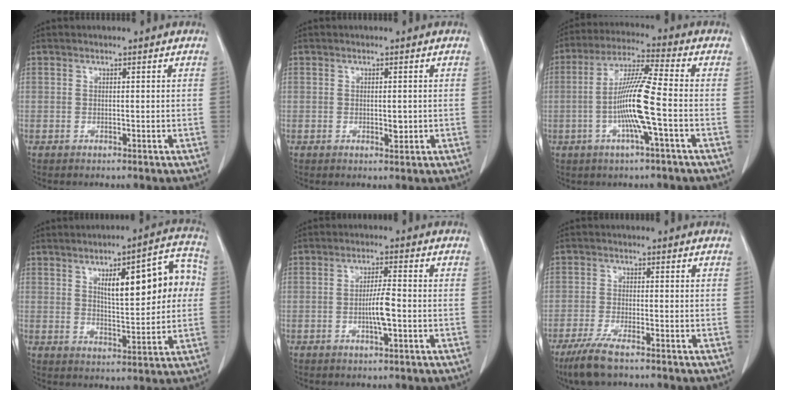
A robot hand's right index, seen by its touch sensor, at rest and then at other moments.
{"total": 1.5, "force": [-0.1, 0.6, 1.4], "torque": [-0.025, -0.004, 0.002]}
{"total": 10.9, "force": [-2.3, -0.4, 10.7], "torque": [-0.207, 0.000, -0.051]}
{"total": 13.8, "force": [3.0, 3.8, 13.0], "torque": [-0.171, 0.030, 0.045]}
{"total": 4.4, "force": [-1.0, 0.3, 4.3], "torque": [-0.081, -0.003, -0.019]}
{"total": 5.6, "force": [-4.0, 0.7, 3.9], "torque": [-0.081, -0.016, -0.070]}